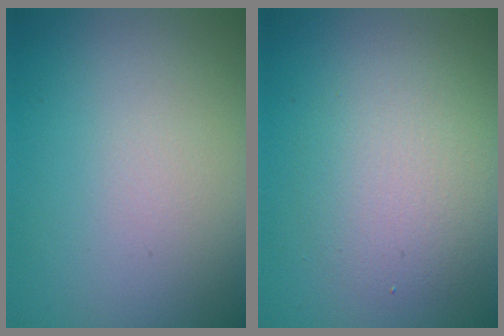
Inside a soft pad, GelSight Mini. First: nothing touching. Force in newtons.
{"total": 3.7, "press": 3.6, "slide": 0.3}